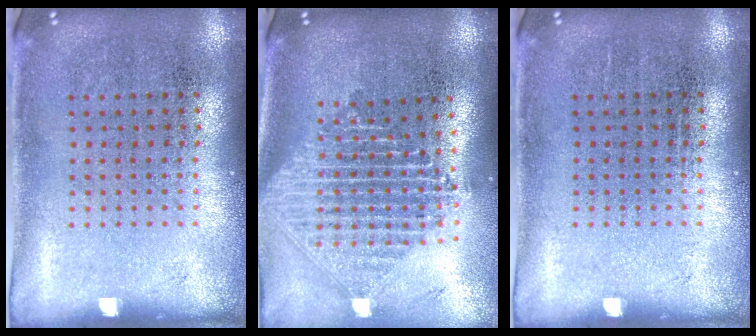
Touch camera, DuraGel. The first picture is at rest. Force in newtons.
{"total": 2.4, "press": 1.8, "slide": 1.5}
{"total": 0.0}